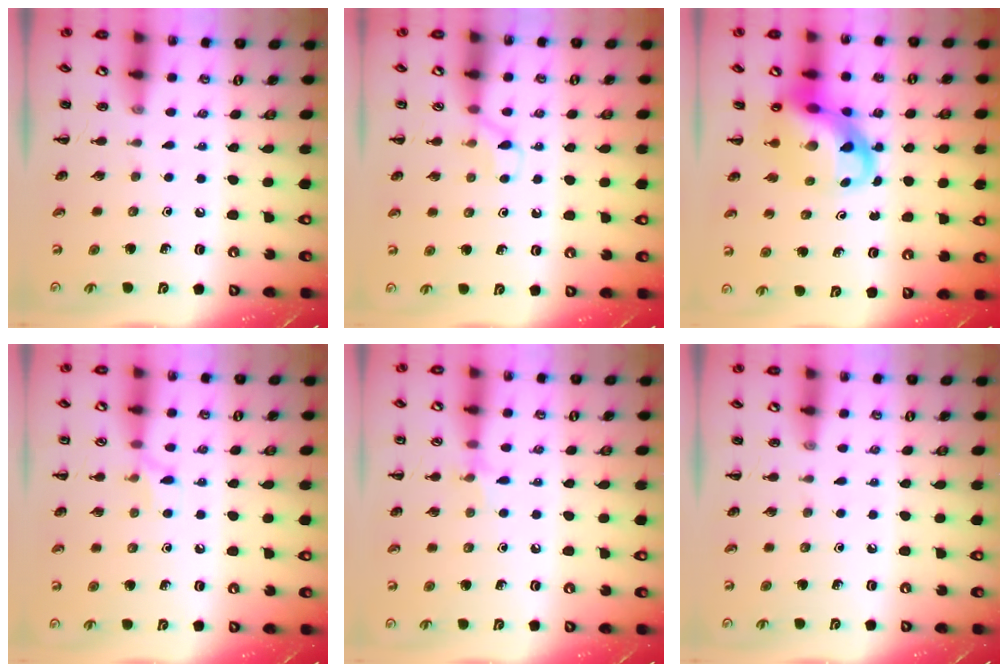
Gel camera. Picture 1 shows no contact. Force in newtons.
{"total": 3.9, "press": 3.7, "slide": 1.3}
{"total": 11.1, "press": 10.7, "slide": 3.0}
{"total": 5.8, "press": 5.3, "slide": 2.2}
{"total": 5.7, "press": 5.4, "slide": 1.9}
{"total": 0.0}